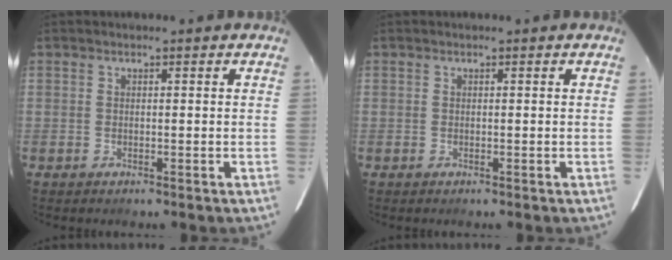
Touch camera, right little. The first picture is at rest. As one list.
[{"total": 0.0}]